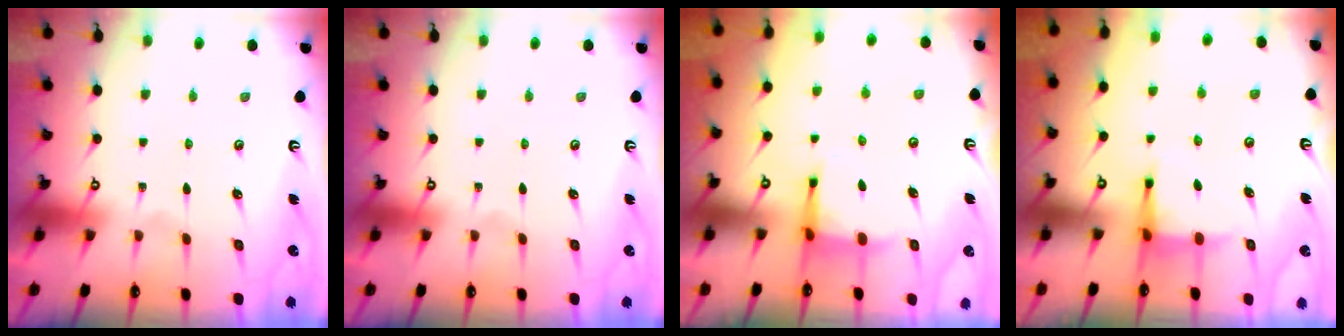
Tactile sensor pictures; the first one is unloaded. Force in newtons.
{"total": 0.0}
{"total": 6.2, "press": 6.1, "slide": 1.2}
{"total": 4.6, "press": 4.5, "slide": 0.5}